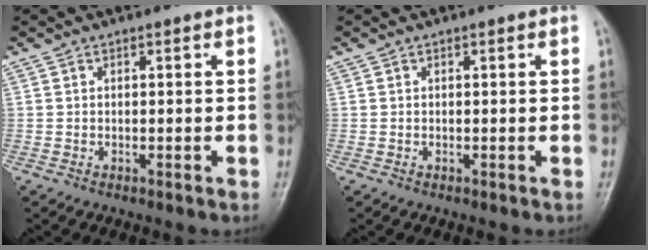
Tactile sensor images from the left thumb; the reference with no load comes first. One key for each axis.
{"total": 0.0}